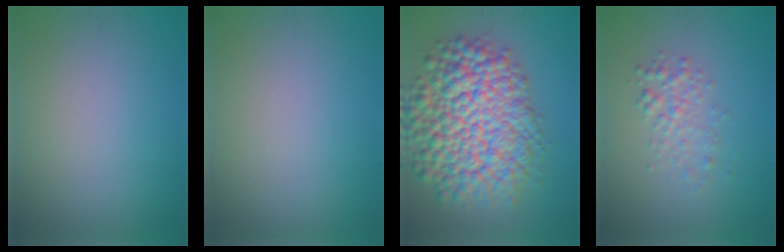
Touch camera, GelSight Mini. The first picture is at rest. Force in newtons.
{"total": 0.0}
{"total": 12.2, "press": 12.2, "slide": 0.5}
{"total": 2.0, "press": 2.0, "slide": 0.1}